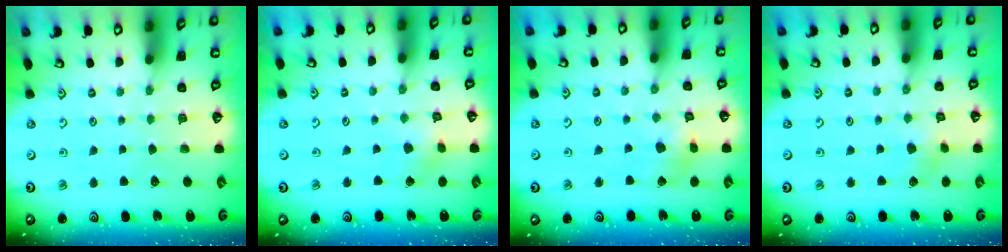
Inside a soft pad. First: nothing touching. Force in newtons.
{"total": 2.8, "press": 2.8, "slide": 0.3}
{"total": 6.2, "press": 6.1, "slide": 0.8}
{"total": 3.4, "press": 3.3, "slide": 0.4}